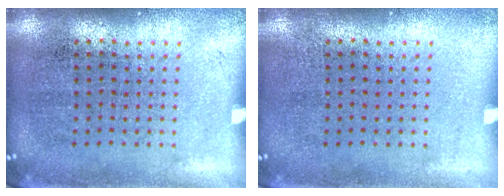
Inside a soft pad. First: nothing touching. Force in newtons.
{"total": 0.0}